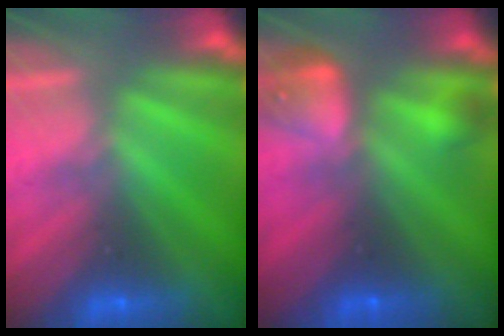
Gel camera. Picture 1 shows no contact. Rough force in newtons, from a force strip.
{"total": 8.0}